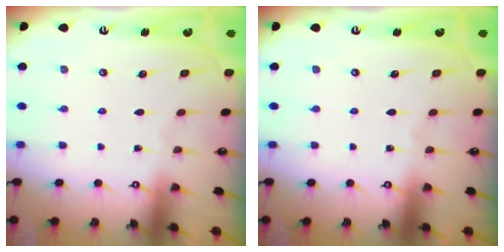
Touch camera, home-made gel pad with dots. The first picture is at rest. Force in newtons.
{"total": 0.0}